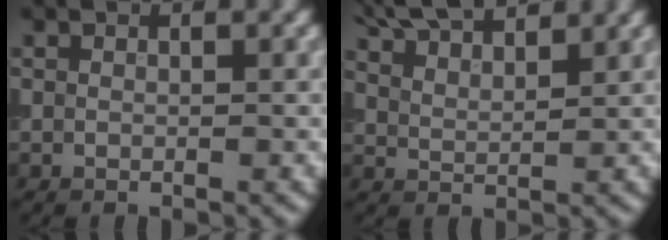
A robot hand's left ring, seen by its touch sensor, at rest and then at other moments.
{"total": 6.7, "force": [5.8, 1.7, 2.9], "torque": [-0.045, 0.023, 0.077]}